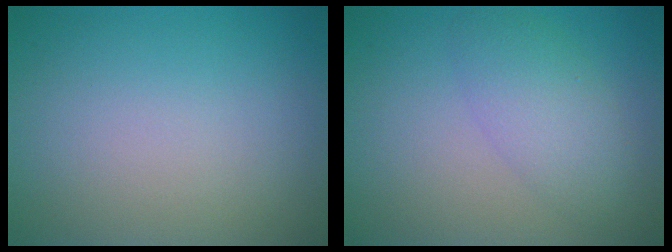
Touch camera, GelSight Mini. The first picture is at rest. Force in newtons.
{"total": 3.7, "press": 3.7, "slide": 0.0}